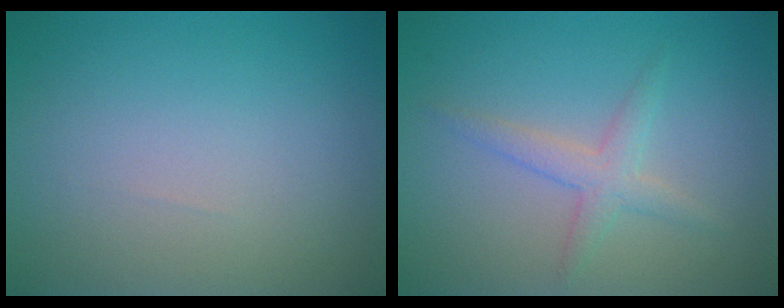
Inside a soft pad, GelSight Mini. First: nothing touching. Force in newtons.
{"total": 2.2, "press": 2.2, "slide": 0.1}